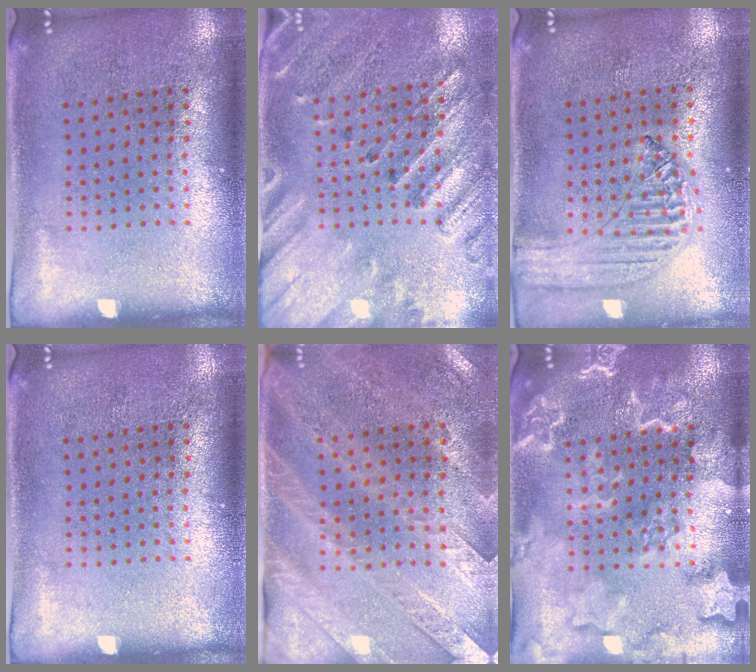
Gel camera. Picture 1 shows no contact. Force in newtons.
{"total": 2.5, "press": 2.2, "slide": 1.3}
{"total": 1.2, "press": 1.2, "slide": 0.1}
{"total": 0.0}
{"total": 3.0, "press": 2.6, "slide": 1.4}
{"total": 4.8, "press": 4.7, "slide": 0.7}